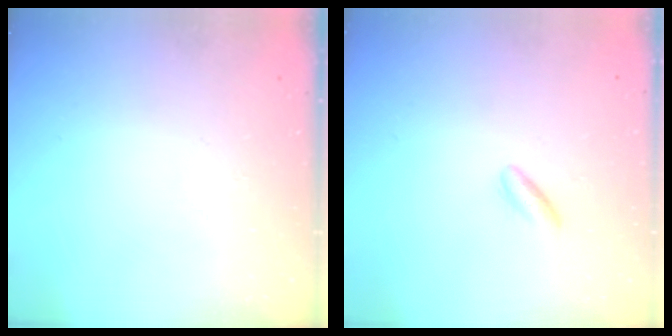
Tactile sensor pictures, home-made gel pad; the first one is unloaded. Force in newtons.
{"total": 2.6, "press": 2.4, "slide": 1.0}